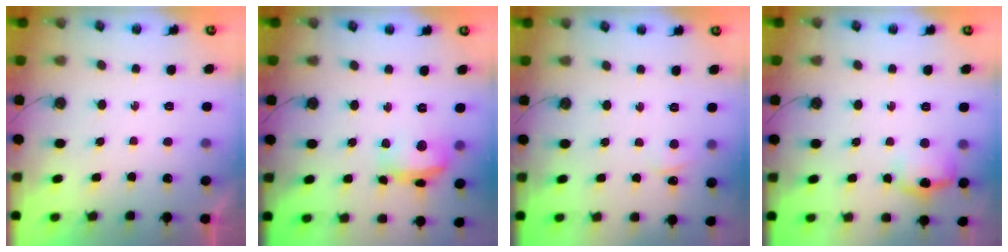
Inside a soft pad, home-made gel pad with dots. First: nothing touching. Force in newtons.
{"total": 12.4, "press": 12.3, "slide": 1.6}
{"total": 2.4, "press": 2.4, "slide": 0.3}
{"total": 11.2, "press": 11.2, "slide": 1.4}